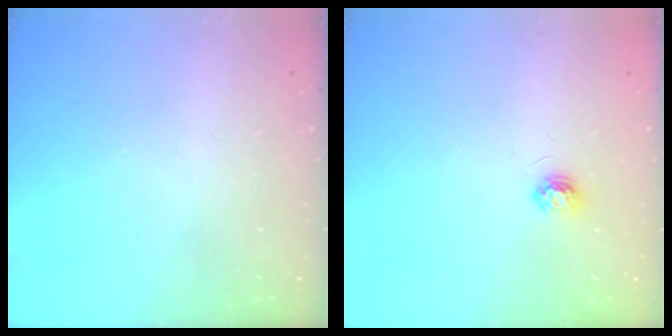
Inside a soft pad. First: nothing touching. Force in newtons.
{"total": 4.5, "press": 4.4, "slide": 0.5}